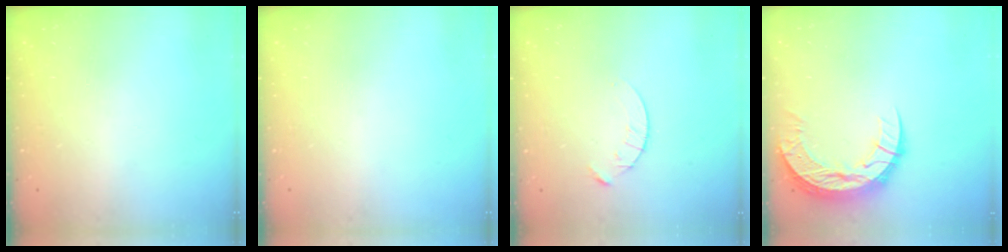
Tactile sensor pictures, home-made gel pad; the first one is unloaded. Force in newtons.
{"total": 0.0}
{"total": 4.3, "press": 4.2, "slide": 0.5}
{"total": 12.6, "press": 12.6, "slide": 0.9}